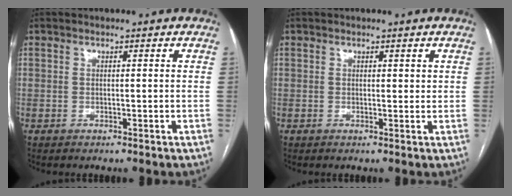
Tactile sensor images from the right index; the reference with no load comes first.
{"total": 0.9, "force": [0.5, 0.5, 0.6], "torque": [-0.004, -0.002, 0.005]}